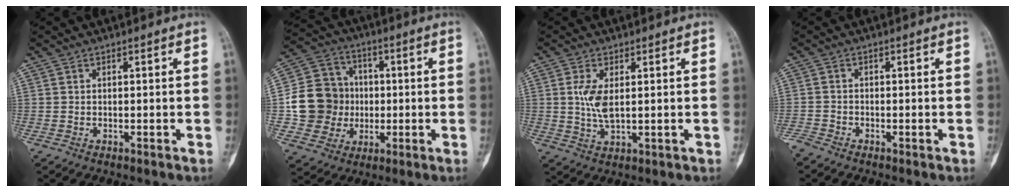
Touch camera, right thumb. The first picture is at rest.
{"total": 14.4, "force": [-0.4, 13.4, 5.4], "torque": [-0.070, 0.025, -0.001]}
{"total": 5.4, "force": [0.9, 2.3, 4.8], "torque": [-0.101, -0.009, 0.021]}
{"total": 2.3, "force": [-2.0, 0.8, 0.6], "torque": [-0.015, -0.003, -0.044]}